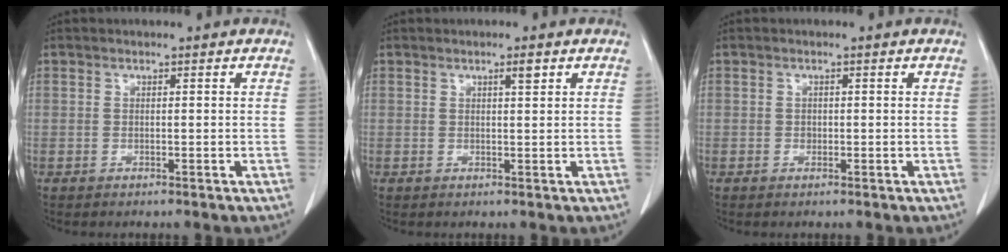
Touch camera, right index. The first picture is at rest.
{"total": 1.4, "force": [0.8, 0.1, 1.2], "torque": [-0.021, -0.002, 0.011]}
{"total": 0.6, "force": [-0.1, 0.6, 0.2], "torque": [0.000, 0.004, 0.000]}